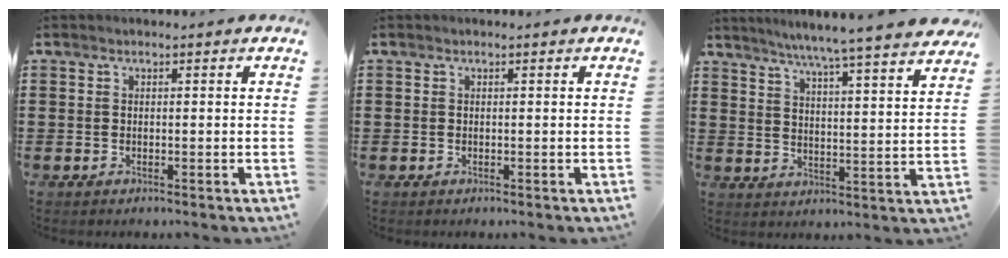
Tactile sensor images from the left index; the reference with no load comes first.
{"total": 0.0}
{"total": 6.0, "force": [5.4, -1.3, 2.4], "torque": [-0.066, -0.044, 0.088]}